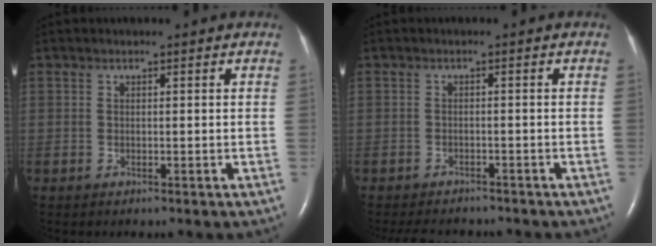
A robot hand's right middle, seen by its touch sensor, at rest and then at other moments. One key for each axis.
{"total": 7.1, "fx": -6.5, "fy": 2.0, "fz": 2.0, "tx": -0.029, "ty": -0.008, "tz": -0.086}